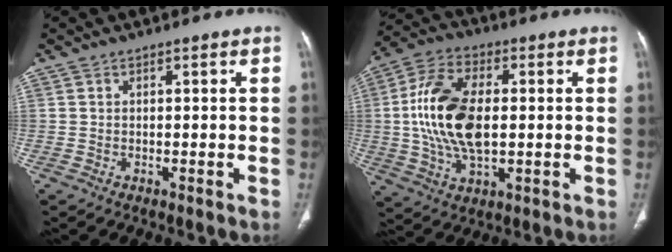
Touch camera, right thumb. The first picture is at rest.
{"total": 16.5, "force": [0.7, 8.9, 13.9], "torque": [-0.277, 0.008, 0.013]}